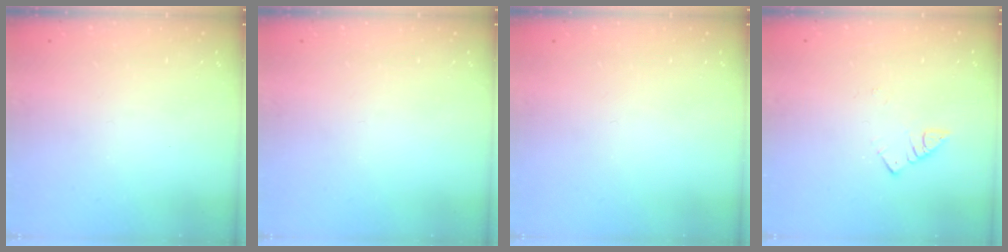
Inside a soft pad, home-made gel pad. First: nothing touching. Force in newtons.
{"total": 0.0}
{"total": 0.0}
{"total": 2.4, "press": 2.4, "slide": 0.4}